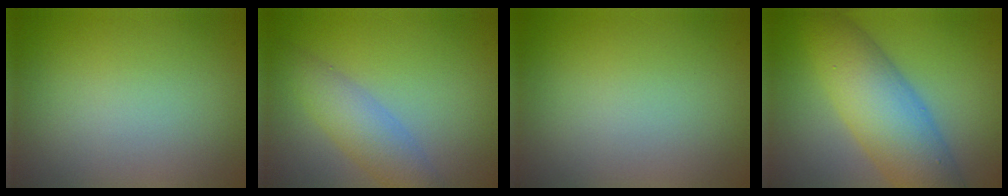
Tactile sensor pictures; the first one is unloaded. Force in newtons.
{"total": 3.8, "press": 3.8, "slide": 0.1}
{"total": 0.0}
{"total": 8.3, "press": 8.2, "slide": 0.2}